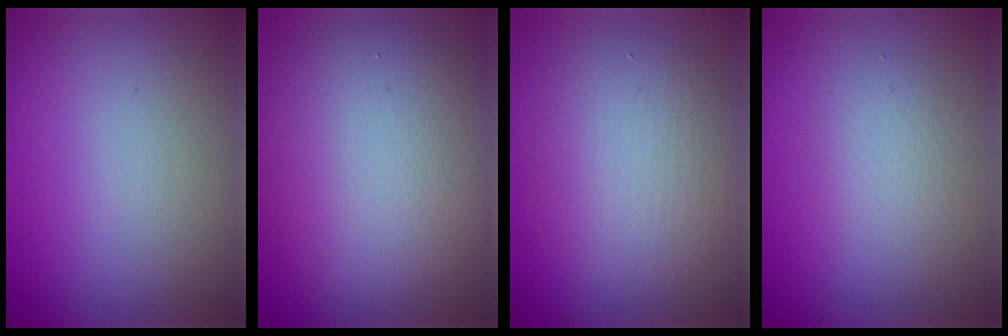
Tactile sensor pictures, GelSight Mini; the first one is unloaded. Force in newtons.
{"total": 10.5, "press": 10.5, "slide": 0.9}
{"total": 5.0, "press": 5.0, "slide": 0.2}
{"total": 1.9, "press": 1.8, "slide": 0.2}